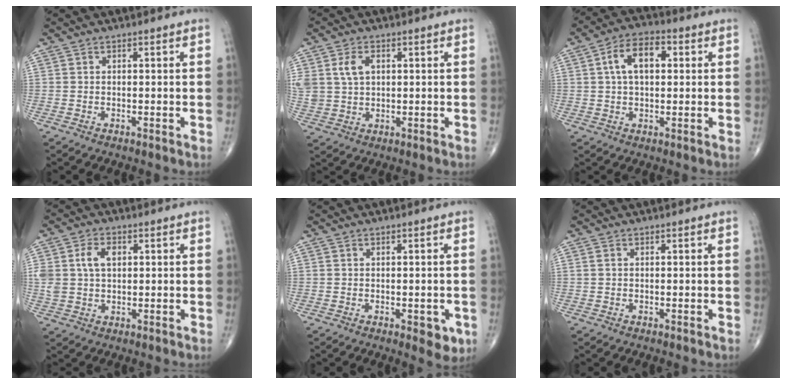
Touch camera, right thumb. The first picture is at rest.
{"total": 7.5, "force": [2.1, 5.3, 4.8], "torque": [-0.102, 0.001, 0.049]}
{"total": 8.8, "force": [1.9, 5.0, 7.0], "torque": [-0.114, 0.019, 0.028]}
{"total": 6.7, "force": [1.6, 4.4, 4.7], "torque": [-0.092, 0.006, 0.034]}
{"total": 4.0, "force": [-1.2, 2.0, 3.3], "torque": [-0.021, -0.005, -0.011]}
{"total": 0.7, "force": [0.1, 0.5, 0.4], "torque": [-0.009, 0.001, 0.002]}